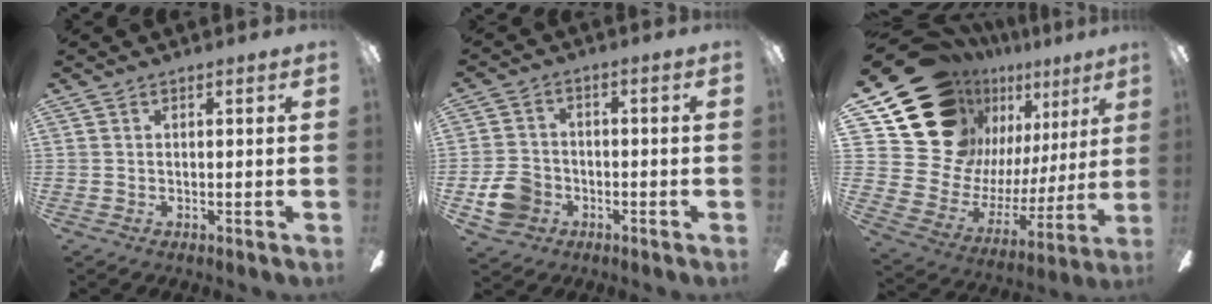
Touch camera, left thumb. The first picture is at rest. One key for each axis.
{"total": 8.0, "fx": -2.9, "fy": 6.6, "fz": 3.6, "tx": -0.084, "ty": 0.022, "tz": -0.054}
{"total": 23.6, "fx": 14.6, "fy": 15.8, "fz": 9.6, "tx": -0.184, "ty": -0.103, "tz": 0.302}